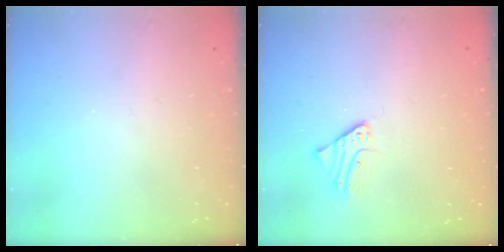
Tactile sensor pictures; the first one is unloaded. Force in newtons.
{"total": 2.5, "press": 2.5, "slide": 0.2}